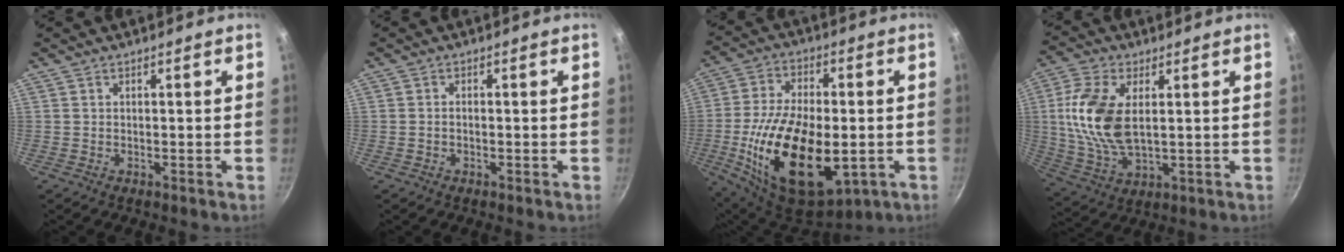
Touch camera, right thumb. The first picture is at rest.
{"total": 1.1, "force": [-0.3, 0.7, 0.7], "torque": [-0.014, 0.008, -0.007]}
{"total": 25.1, "force": [-4.5, 13.8, 20.5], "torque": [-0.363, 0.005, -0.064]}
{"total": 14.3, "force": [2.4, 7.7, 11.8], "torque": [-0.236, -0.005, 0.049]}